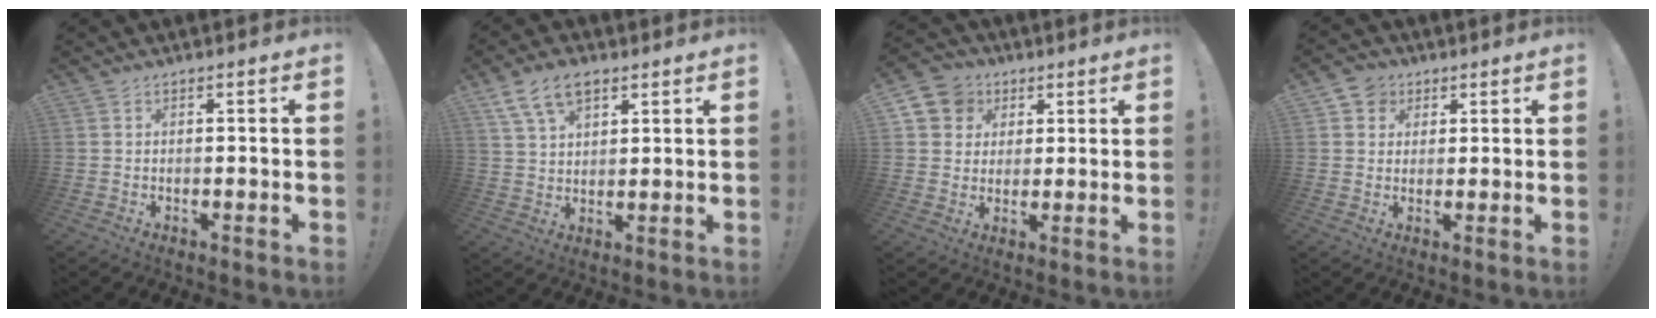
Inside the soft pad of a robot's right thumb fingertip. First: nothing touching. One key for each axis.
{"total": 9.8, "fx": 5.5, "fy": 5.6, "fz": 5.8, "tx": -0.100, "ty": -0.010, "tz": 0.107}
{"total": 9.5, "fx": 3.6, "fy": 8.3, "fz": 2.8, "tx": -0.045, "ty": -0.010, "tz": 0.075}
{"total": 5.5, "fx": 2.5, "fy": 4.7, "fz": 1.3, "tx": -0.016, "ty": -0.011, "tz": 0.046}